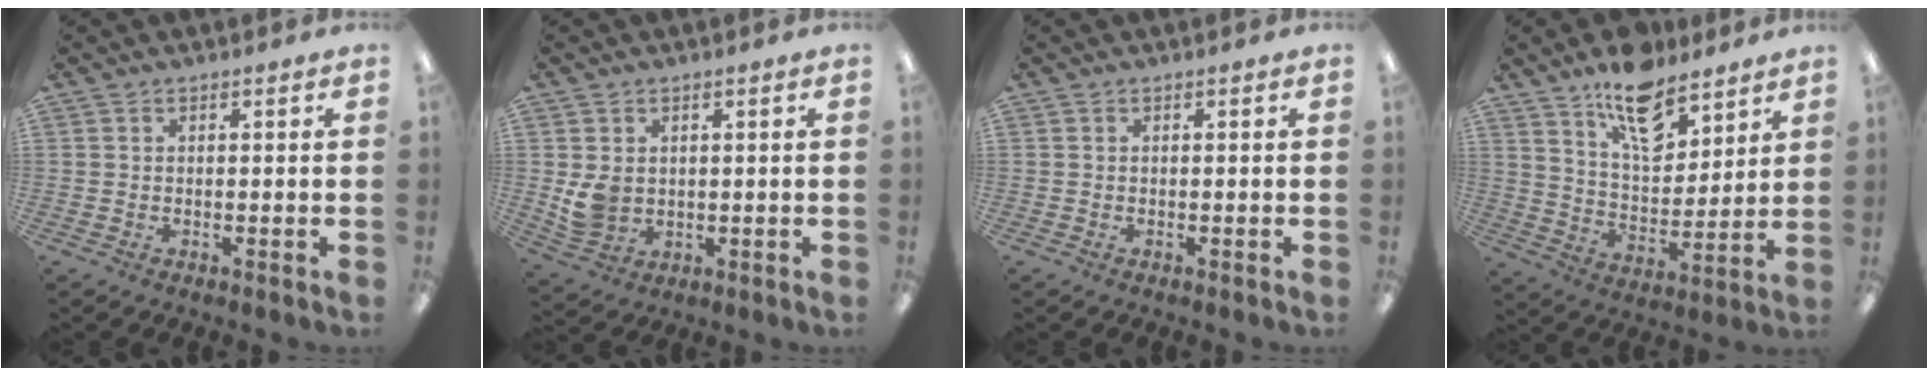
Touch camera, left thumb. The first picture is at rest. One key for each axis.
{"total": 5.3, "fx": 1.4, "fy": 4.3, "fz": 2.7, "tx": -0.045, "ty": -0.002, "tz": 0.029}
{"total": 0.0}
{"total": 14.0, "fx": 10.3, "fy": 6.6, "fz": 6.8, "tx": -0.100, "ty": -0.062, "tz": 0.183}